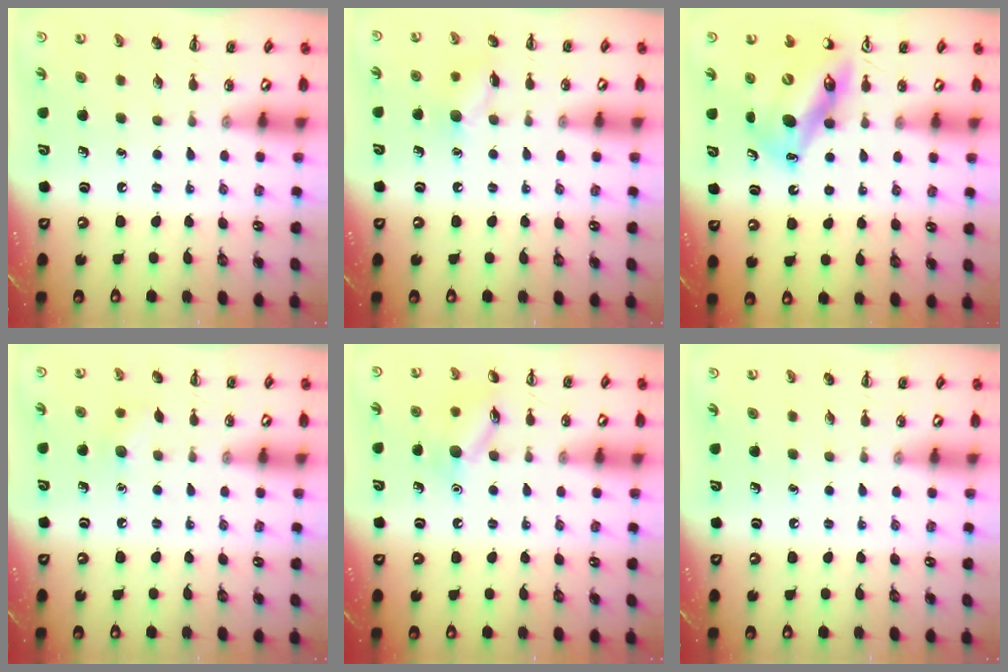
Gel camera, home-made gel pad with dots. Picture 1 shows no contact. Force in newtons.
{"total": 8.1, "press": 8.0, "slide": 0.6}
{"total": 13.8, "press": 13.1, "slide": 4.2}
{"total": 5.4, "press": 5.2, "slide": 1.4}
{"total": 10.4, "press": 10.4, "slide": 0.5}
{"total": 0.0}